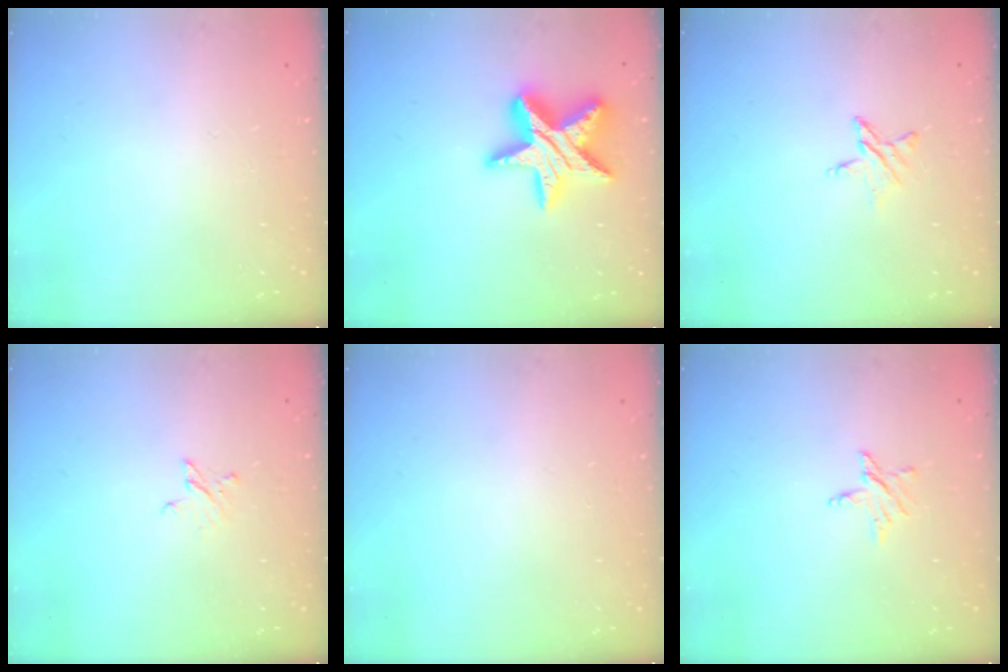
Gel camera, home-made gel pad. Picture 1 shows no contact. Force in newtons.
{"total": 17.1, "press": 17.1, "slide": 1.2}
{"total": 4.5, "press": 4.5, "slide": 0.5}
{"total": 2.9, "press": 2.9, "slide": 0.2}
{"total": 0.0}
{"total": 3.7, "press": 3.7, "slide": 0.3}